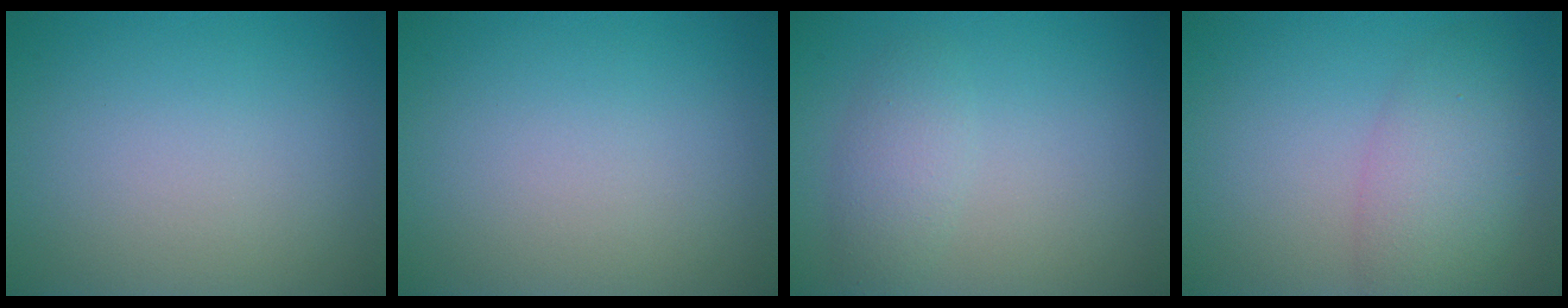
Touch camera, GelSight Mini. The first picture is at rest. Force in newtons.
{"total": 0.0}
{"total": 2.2, "press": 2.2, "slide": 0.2}
{"total": 4.6, "press": 4.6, "slide": 0.2}